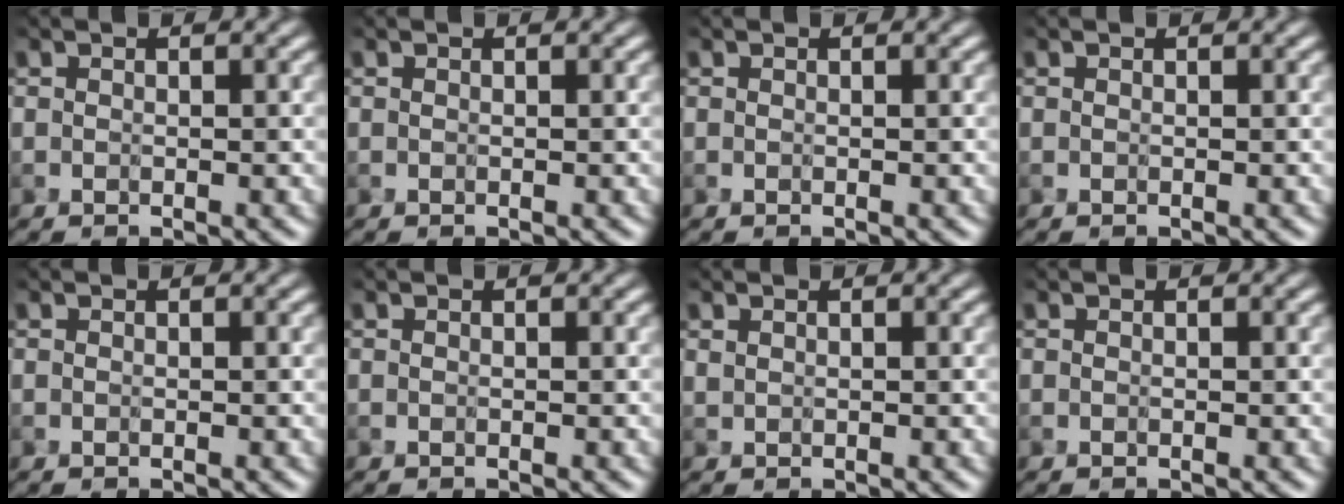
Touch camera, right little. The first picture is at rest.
{"total": 0.0}
{"total": 0.0}
{"total": 0.0}
{"total": 0.0}
{"total": 0.0}
{"total": 0.6, "force": [0.4, 0.3, 0.2], "torque": [-0.010, 0.000, 0.014]}
{"total": 0.0}